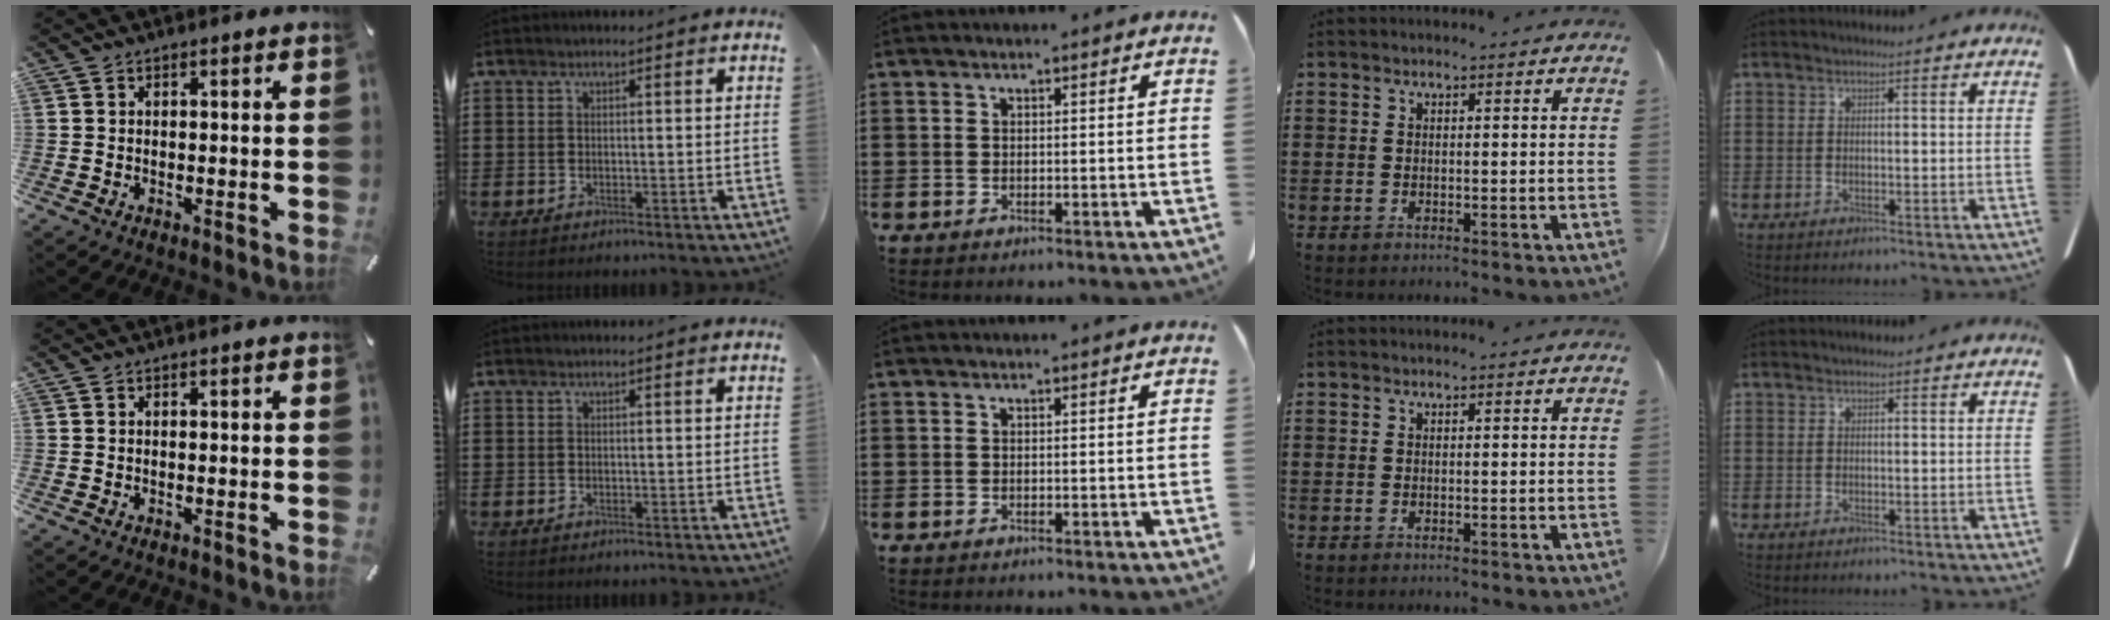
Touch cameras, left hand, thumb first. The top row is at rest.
{}